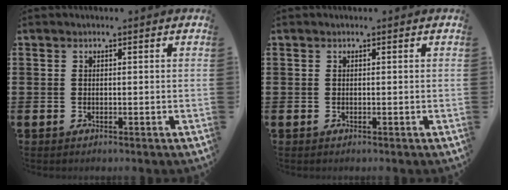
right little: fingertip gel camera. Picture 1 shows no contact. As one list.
[{"total": 0.0}]